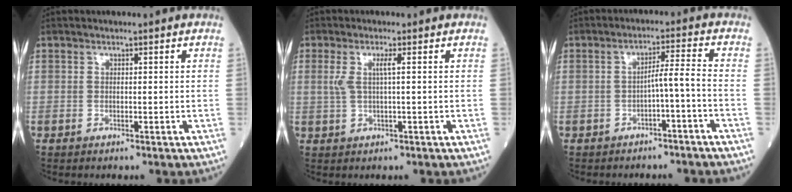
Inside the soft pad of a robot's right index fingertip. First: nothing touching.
{"total": 2.6, "force": [0.6, 0.0, 2.6], "torque": [-0.063, 0.006, 0.015]}
{"total": 3.8, "force": [-1.9, -0.3, 3.3], "torque": [-0.050, 0.013, -0.031]}